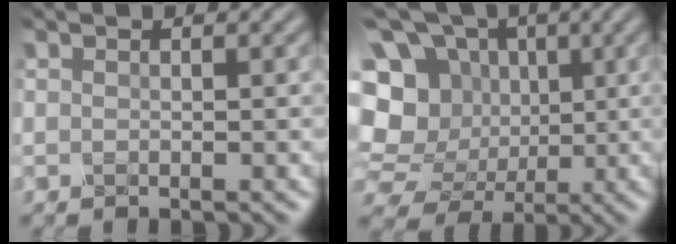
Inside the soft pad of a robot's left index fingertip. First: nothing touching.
{"total": 17.8, "force": [0.6, 16.2, 7.3], "torque": [-0.205, 0.018, -0.008]}